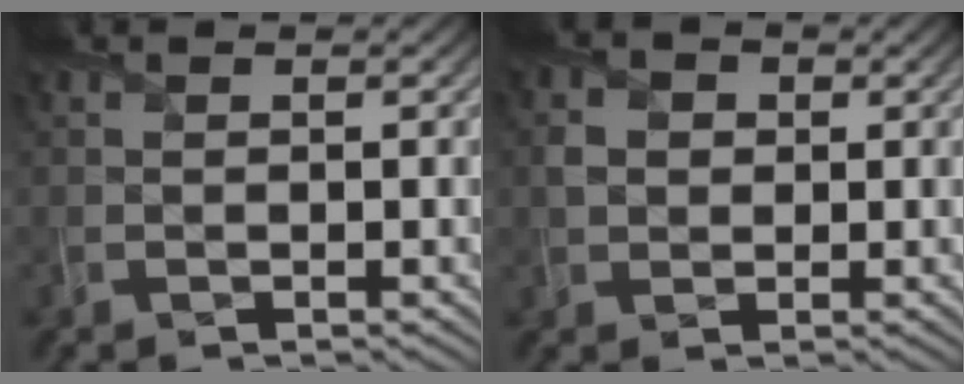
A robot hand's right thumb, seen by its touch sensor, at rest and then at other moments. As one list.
[{"total": 2.3, "force": [0.1, 2.0, 1.1], "torque": [-0.029, 0.001, -0.002]}]